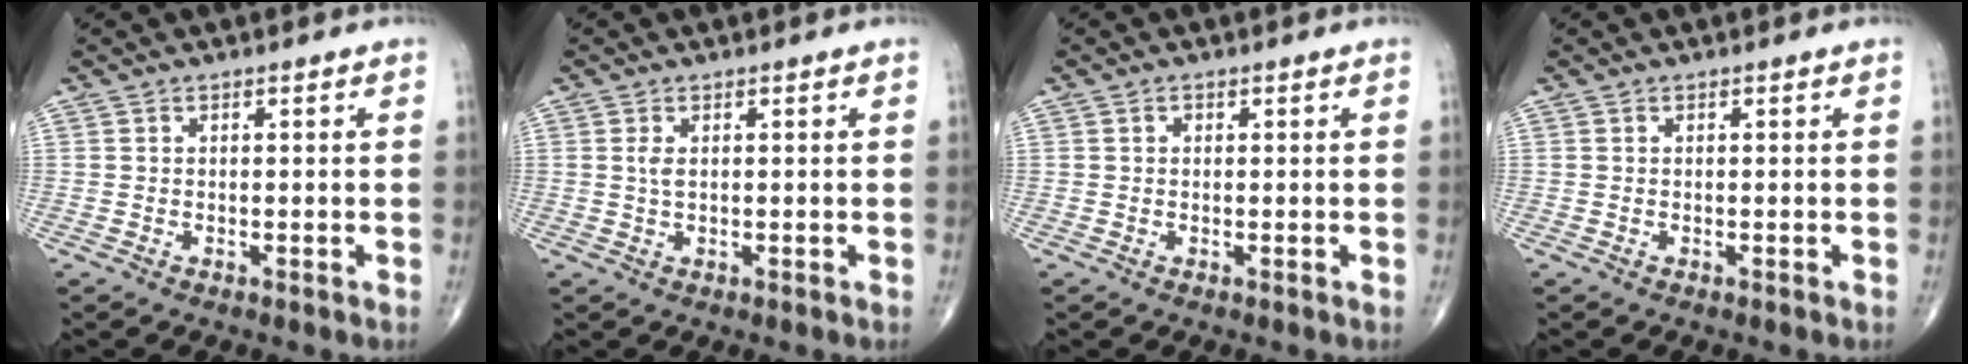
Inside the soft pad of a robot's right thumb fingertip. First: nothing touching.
{"total": 1.6, "force": [0.4, 0.7, 1.4], "torque": [-0.032, 0.001, 0.014]}
{"total": 0.6, "force": [0.2, 0.5, 0.3], "torque": [-0.002, 0.001, 0.003]}
{"total": 0.0}